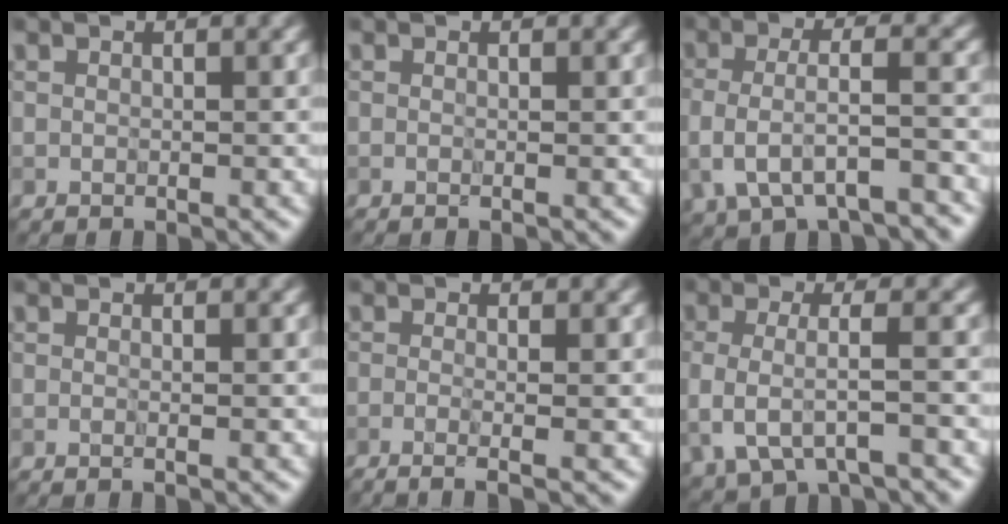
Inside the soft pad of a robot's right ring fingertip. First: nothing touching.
{"total": 1.0, "force": [-0.1, 0.5, 0.9], "torque": [-0.009, -0.007, -0.009]}
{"total": 5.9, "force": [-2.0, 2.7, 4.9], "torque": [-0.095, -0.003, -0.036]}
{"total": 1.6, "force": [0.0, 0.8, 1.4], "torque": [-0.007, -0.004, -0.021]}
{"total": 4.5, "force": [-0.7, 2.1, 3.9], "torque": [-0.031, 0.006, -0.031]}
{"total": 4.2, "force": [-0.8, 1.6, 3.8], "torque": [-0.081, -0.013, -0.011]}